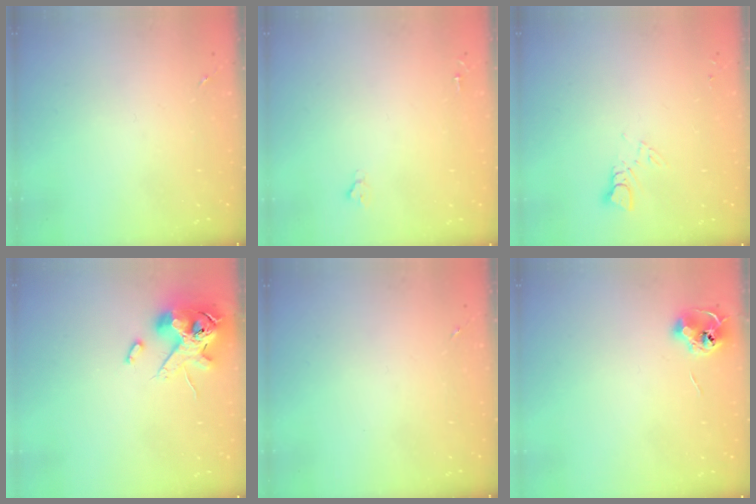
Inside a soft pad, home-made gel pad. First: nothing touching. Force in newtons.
{"total": 1.9, "press": 1.9, "slide": 0.2}
{"total": 3.1, "press": 3.0, "slide": 0.3}
{"total": 14.2, "press": 14.0, "slide": 2.3}
{"total": 0.0}
{"total": 7.4, "press": 7.4, "slide": 0.7}